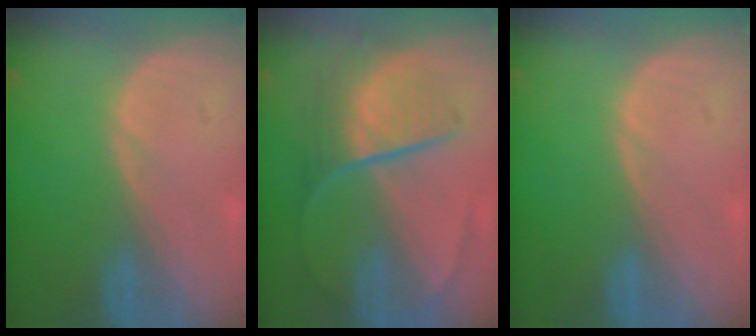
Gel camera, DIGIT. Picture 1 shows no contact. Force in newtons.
{"total": 9.0, "press": 7.5, "slide": 5.0}
{"total": 0.0}